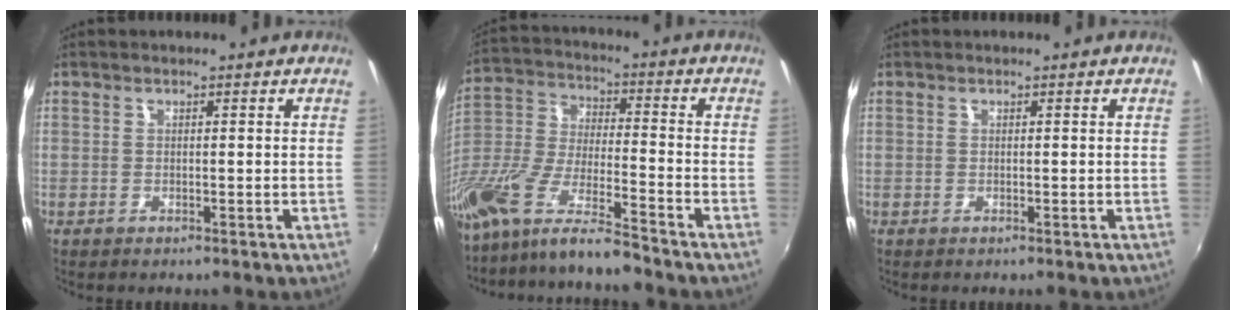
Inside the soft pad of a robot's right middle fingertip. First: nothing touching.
{"total": 15.4, "force": [-12.0, 1.5, 9.5], "torque": [-0.195, -0.026, -0.234]}
{"total": 0.0}